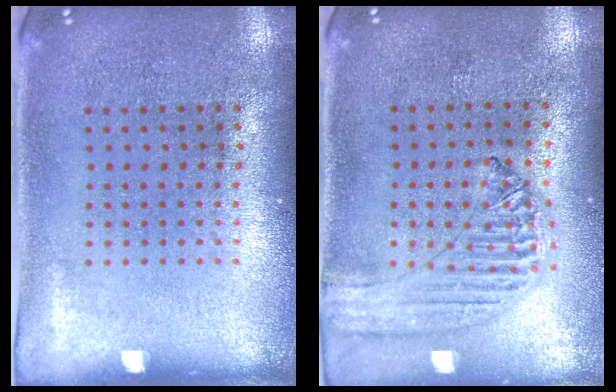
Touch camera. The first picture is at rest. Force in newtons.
{"total": 1.3, "press": 1.3, "slide": 0.2}